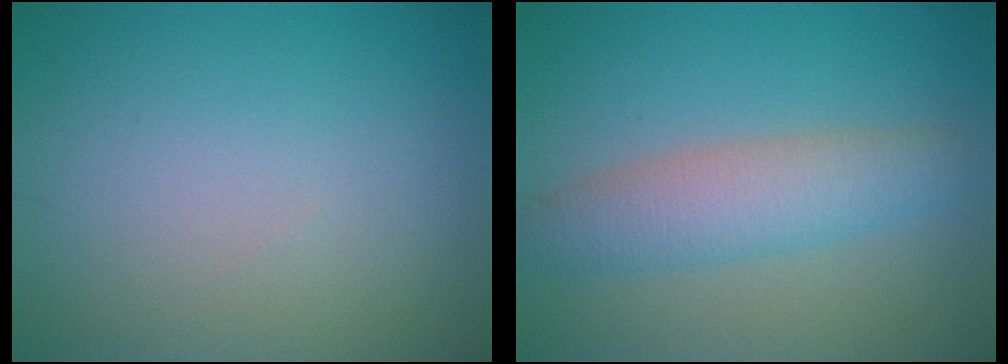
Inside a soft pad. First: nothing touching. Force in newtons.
{"total": 4.3, "press": 4.3, "slide": 0.2}